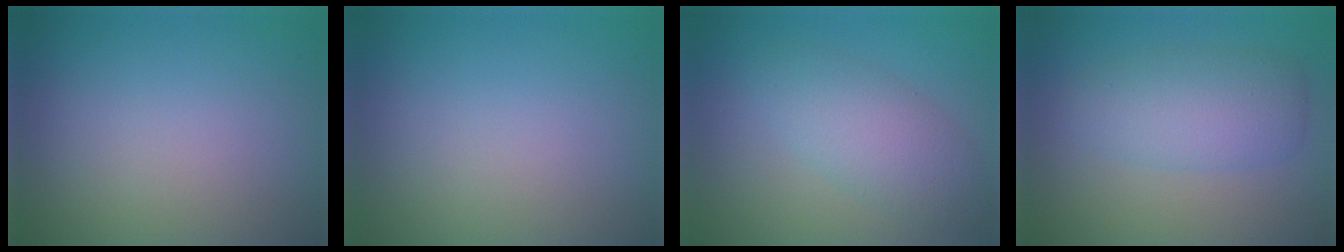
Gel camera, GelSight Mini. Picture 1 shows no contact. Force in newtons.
{"total": 0.0}
{"total": 4.1, "press": 4.1, "slide": 0.2}
{"total": 4.3, "press": 4.3, "slide": 0.1}